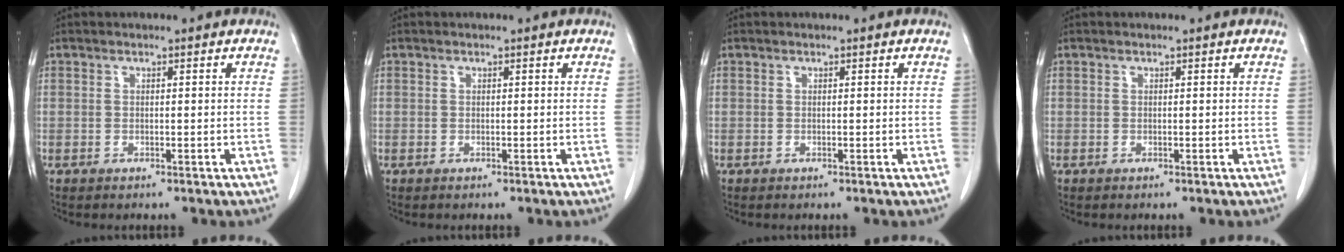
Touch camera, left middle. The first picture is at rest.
{"total": 0.0}
{"total": 0.0}
{"total": 0.0}